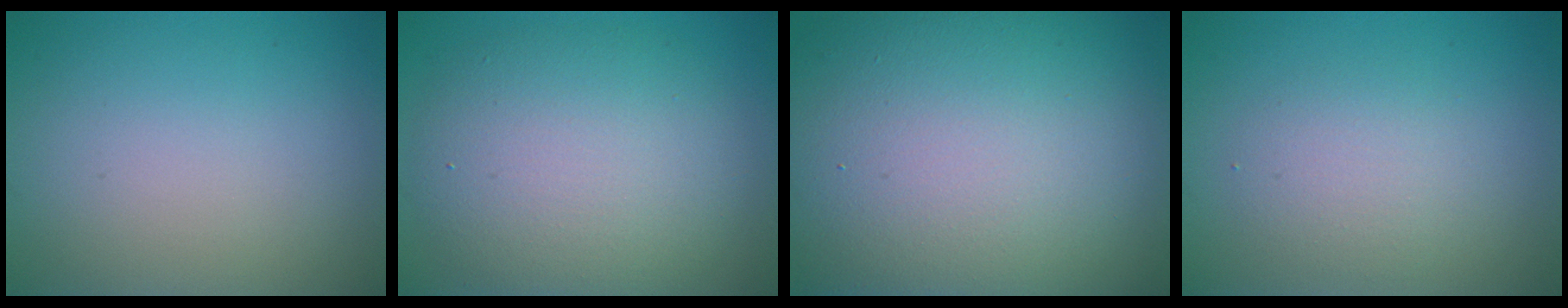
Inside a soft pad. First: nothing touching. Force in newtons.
{"total": 8.2, "press": 8.2, "slide": 0.3}
{"total": 19.3, "press": 19.3, "slide": 0.3}
{"total": 2.5, "press": 2.5, "slide": 0.1}